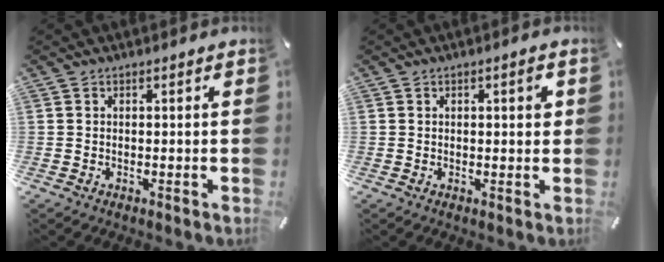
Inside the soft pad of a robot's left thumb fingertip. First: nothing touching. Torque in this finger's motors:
{"motor_torque": [0.06, -0.30, 0.04, 0.20, 0.00]}